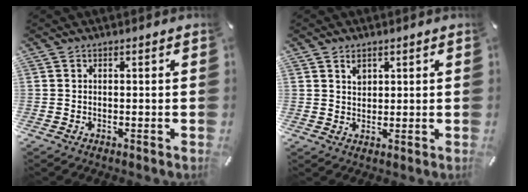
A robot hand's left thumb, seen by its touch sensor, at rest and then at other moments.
{"total": 2.7, "force": [1.5, 2.2, 0.6], "torque": [0.002, -0.005, 0.027]}